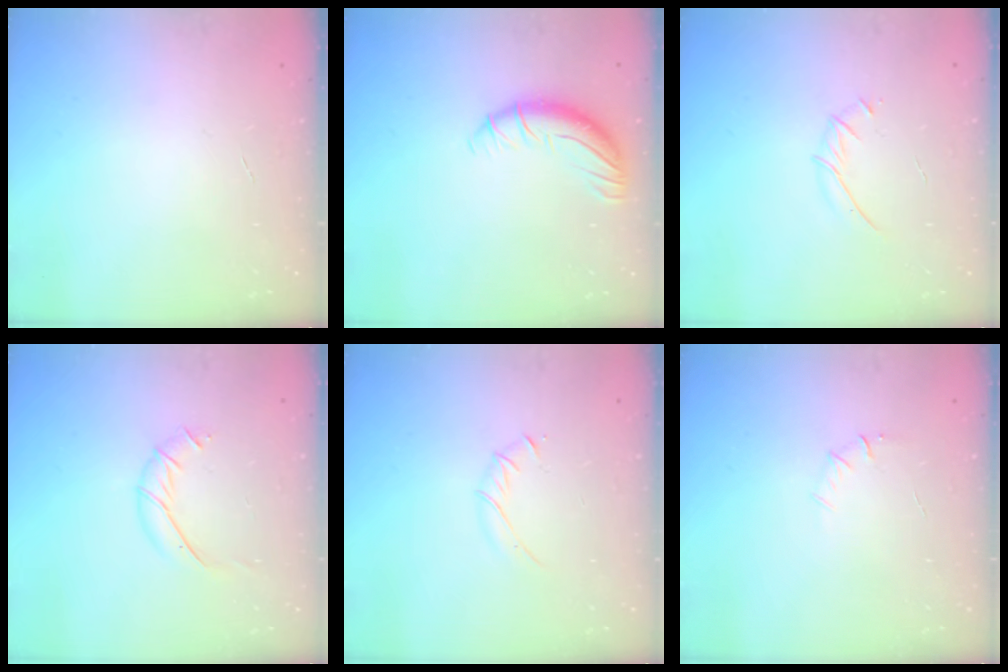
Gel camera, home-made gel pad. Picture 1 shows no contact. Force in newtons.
{"total": 9.2, "press": 9.0, "slide": 2.0}
{"total": 3.7, "press": 3.5, "slide": 0.9}
{"total": 7.0, "press": 7.0, "slide": 0.5}
{"total": 3.2, "press": 3.1, "slide": 0.7}
{"total": 4.5, "press": 4.2, "slide": 1.6}